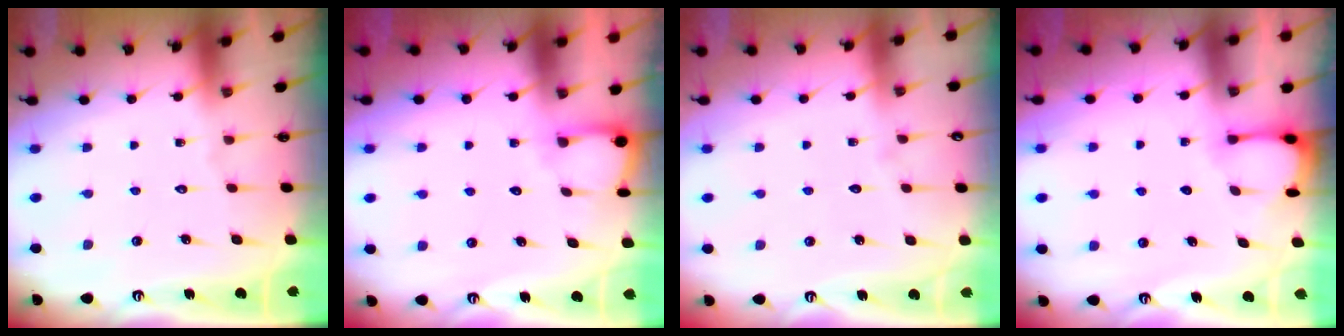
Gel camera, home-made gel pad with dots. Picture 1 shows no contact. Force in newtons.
{"total": 3.6, "press": 3.6, "slide": 0.2}
{"total": 2.1, "press": 2.1, "slide": 0.2}
{"total": 2.3, "press": 2.3, "slide": 0.3}